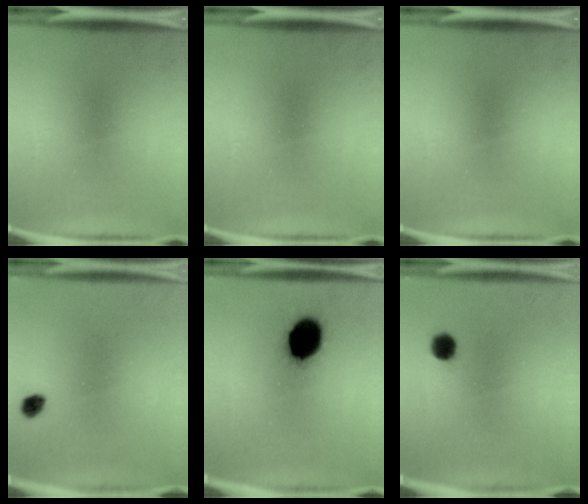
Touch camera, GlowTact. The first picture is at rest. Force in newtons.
{"total": 0.0}
{"total": 0.0}
{"total": 2.2}
{"total": 11.9}
{"total": 3.1}